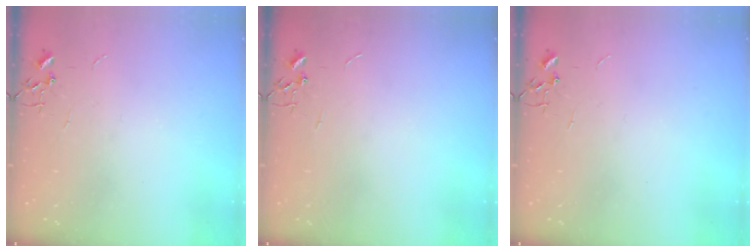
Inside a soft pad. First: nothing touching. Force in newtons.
{"total": 0.0}
{"total": 0.0}